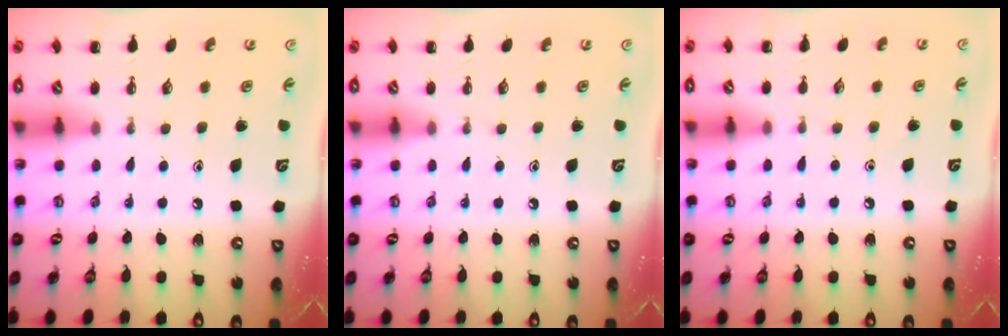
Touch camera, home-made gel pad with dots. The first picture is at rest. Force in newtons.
{"total": 0.0}
{"total": 3.8, "press": 3.6, "slide": 1.3}